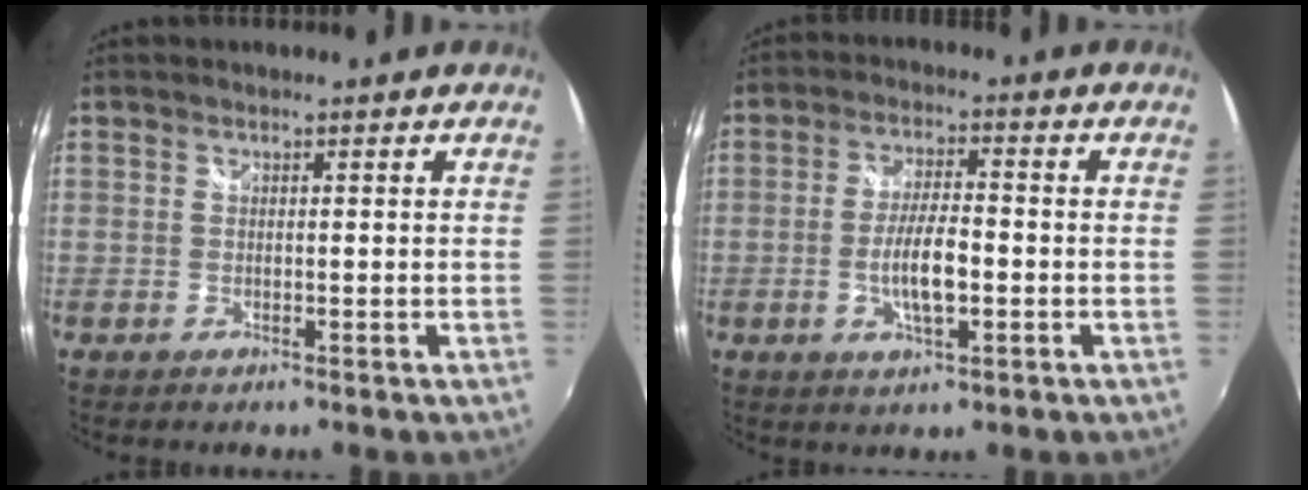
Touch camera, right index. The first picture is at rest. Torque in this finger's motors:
{"motor_torque": [0.55, -0.44, 0.38, 0.12]}